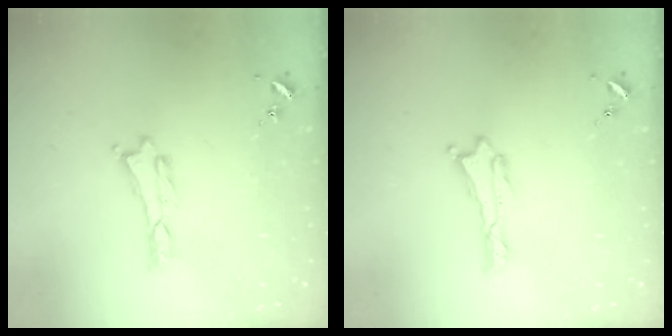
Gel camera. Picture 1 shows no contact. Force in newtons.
{"total": 0.0}